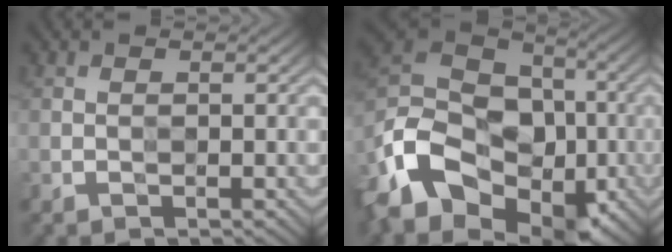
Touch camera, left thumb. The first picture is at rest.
{"total": 16.3, "force": [-7.2, 11.3, 9.3], "torque": [-0.232, -0.023, -0.141]}